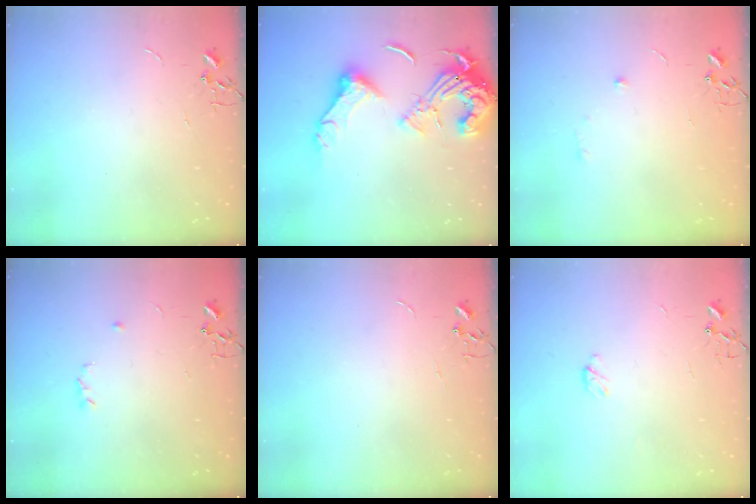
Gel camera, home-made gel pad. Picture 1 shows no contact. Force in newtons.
{"total": 17.5, "press": 17.4, "slide": 1.9}
{"total": 5.2, "press": 4.9, "slide": 1.9}
{"total": 3.1, "press": 3.1, "slide": 0.5}
{"total": 0.0}
{"total": 3.3, "press": 3.3, "slide": 0.5}